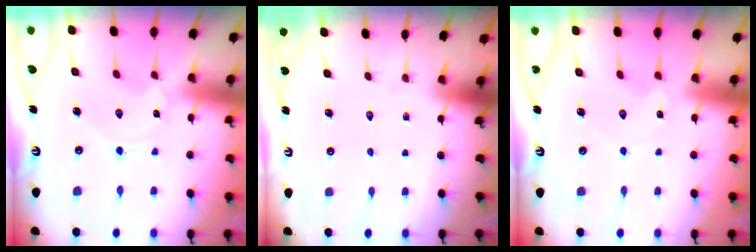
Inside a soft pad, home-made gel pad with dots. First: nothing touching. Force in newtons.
{"total": 0.0}
{"total": 0.8, "press": 0.7, "slide": 0.3}